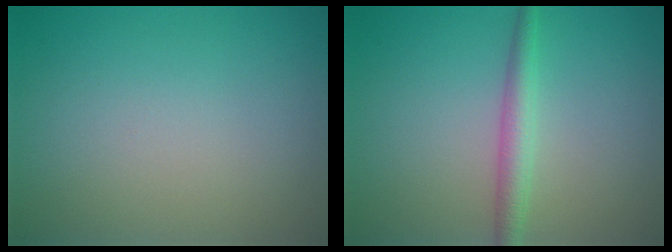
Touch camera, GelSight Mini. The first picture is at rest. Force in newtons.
{"total": 2.5, "press": 2.5, "slide": 0.0}